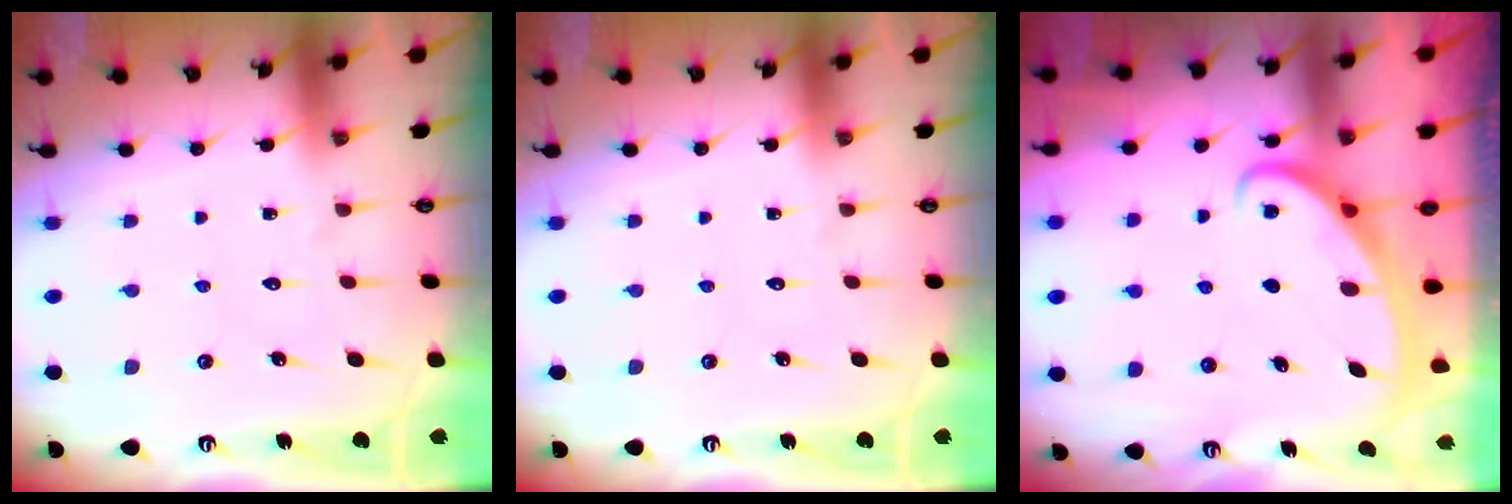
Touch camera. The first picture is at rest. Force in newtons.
{"total": 0.0}
{"total": 2.5, "press": 2.5, "slide": 0.4}